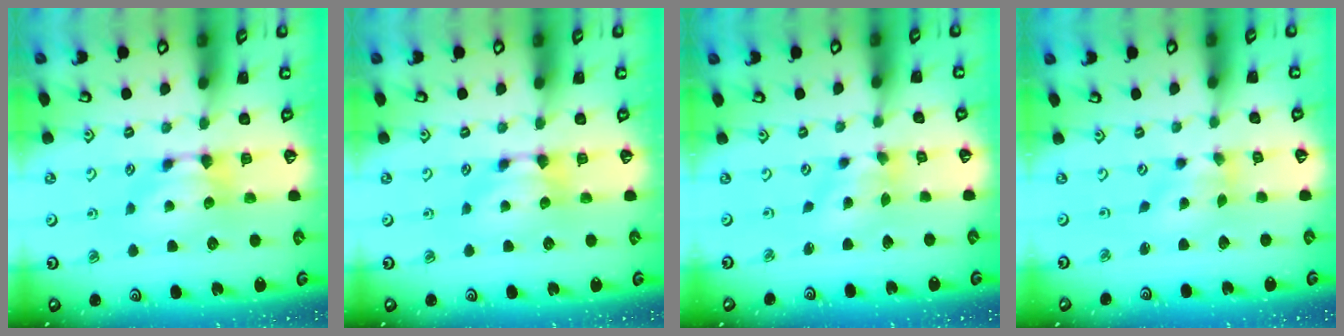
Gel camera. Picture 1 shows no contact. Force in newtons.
{"total": 0.0}
{"total": 2.5, "press": 2.1, "slide": 1.5}
{"total": 1.3, "press": 0.3, "slide": 1.3}